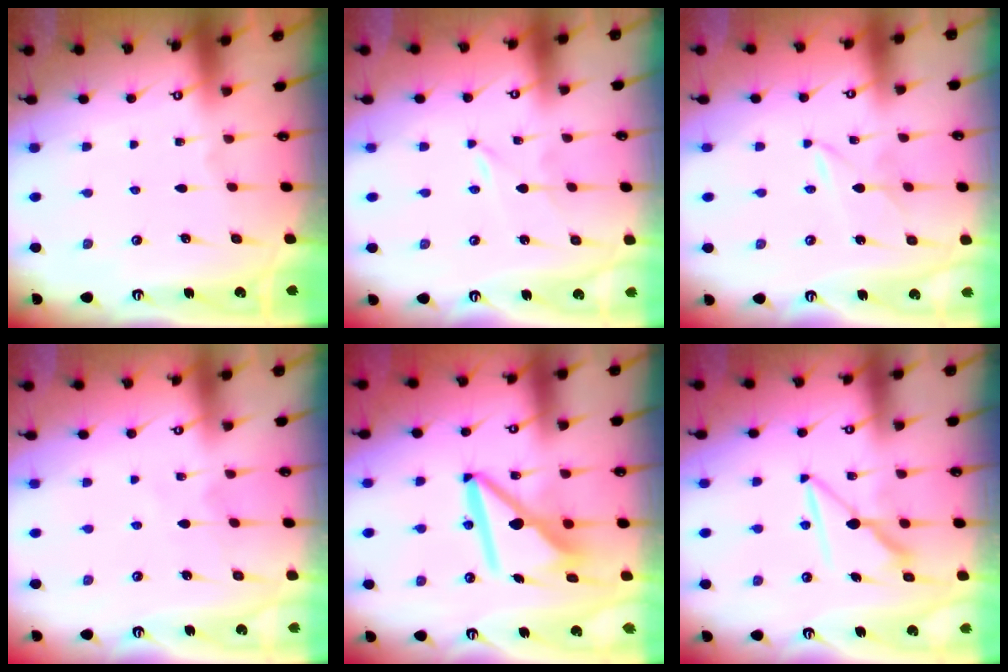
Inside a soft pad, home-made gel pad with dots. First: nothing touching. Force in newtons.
{"total": 0.0}
{"total": 2.5, "press": 2.4, "slide": 0.4}
{"total": 4.2, "press": 4.2, "slide": 0.5}
{"total": 12.5, "press": 12.5, "slide": 1.0}
{"total": 9.1, "press": 9.1, "slide": 0.5}